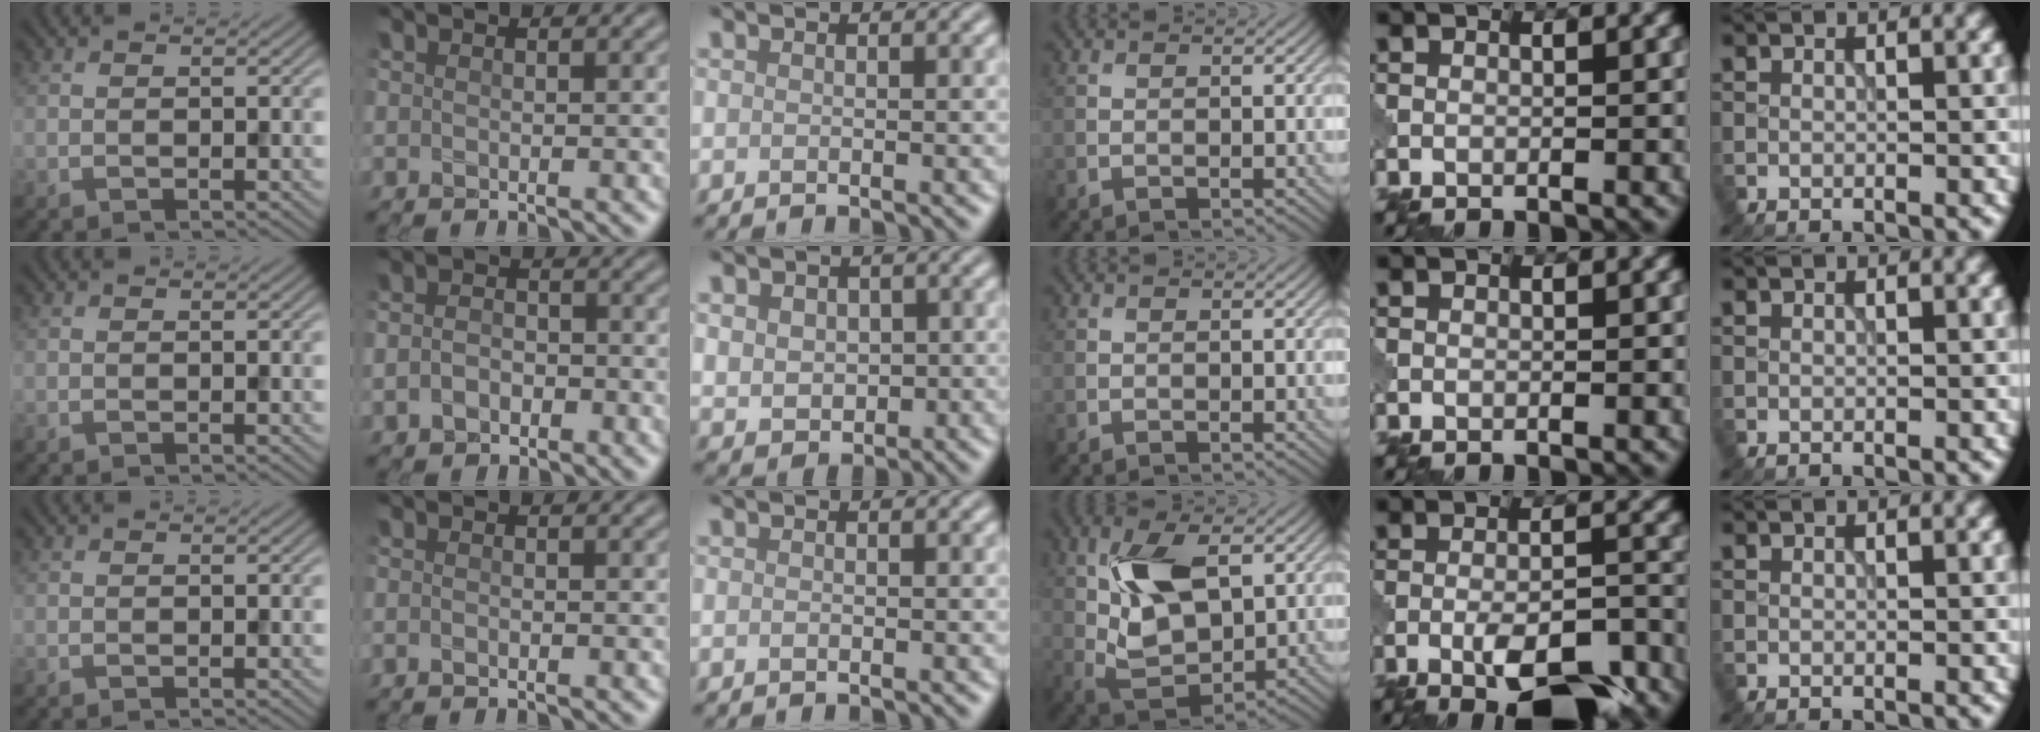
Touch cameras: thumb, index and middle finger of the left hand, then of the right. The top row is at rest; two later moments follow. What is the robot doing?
{"motion": "extract", "object": "pin"}